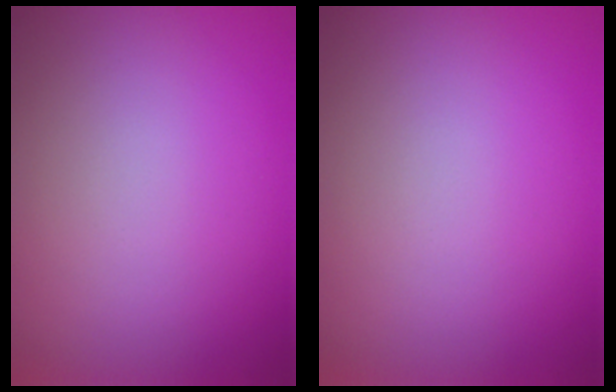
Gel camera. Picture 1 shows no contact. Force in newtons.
{"total": 0.0}